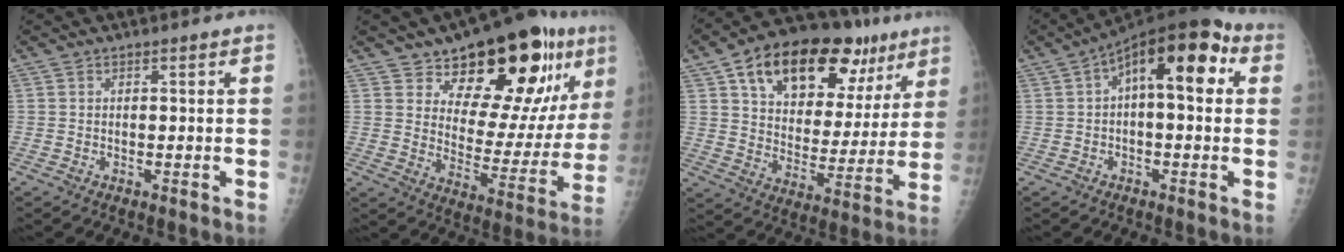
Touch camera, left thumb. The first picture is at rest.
{"total": 22.4, "force": [12.6, 9.6, 15.9], "torque": [-0.171, -0.062, 0.194]}
{"total": 26.3, "force": [13.8, 14.2, 17.2], "torque": [-0.224, -0.002, 0.217]}
{"total": 14.5, "force": [3.4, 6.8, 12.4], "torque": [-0.156, 0.044, 0.042]}